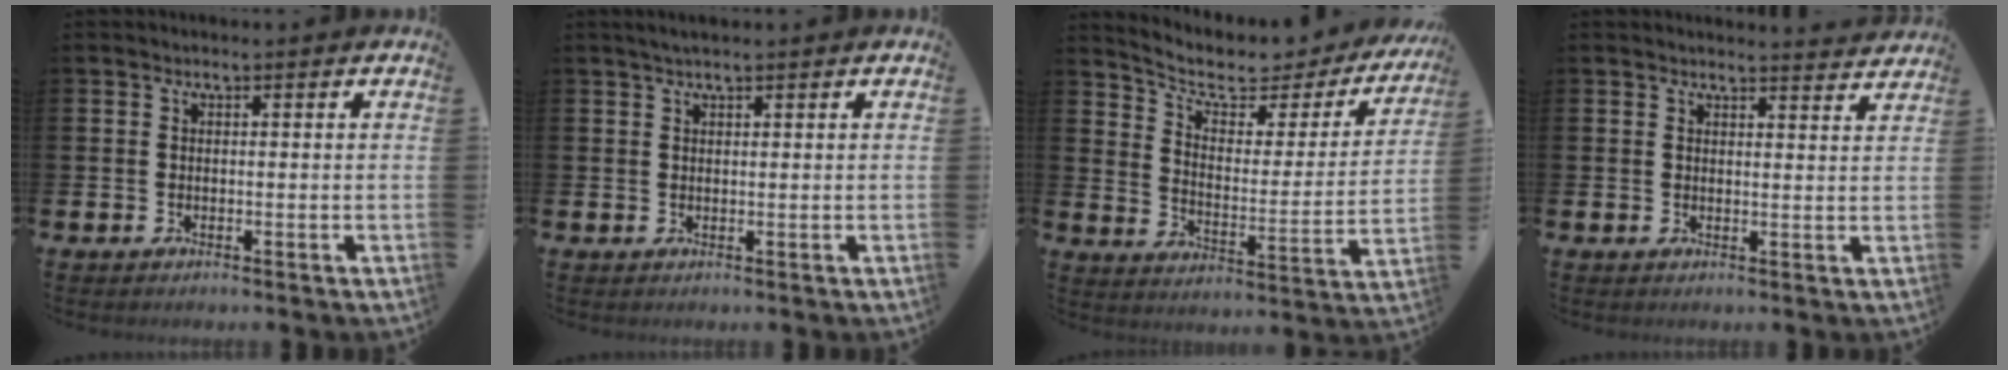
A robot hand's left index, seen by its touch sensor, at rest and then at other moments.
{"total": 1.4, "force": [1.2, 0.2, 0.8], "torque": [-0.009, 0.001, 0.019]}
{"total": 6.8, "force": [5.6, 2.6, 2.7], "torque": [-0.075, -0.042, 0.089]}
{"total": 2.8, "force": [2.8, 0.0, -0.1], "torque": [0.019, -0.026, 0.046]}